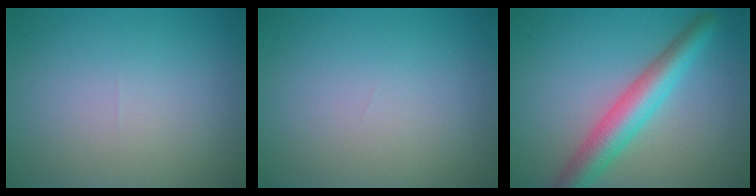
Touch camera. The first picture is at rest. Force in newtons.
{"total": 0.0}
{"total": 5.2, "press": 5.1, "slide": 0.2}